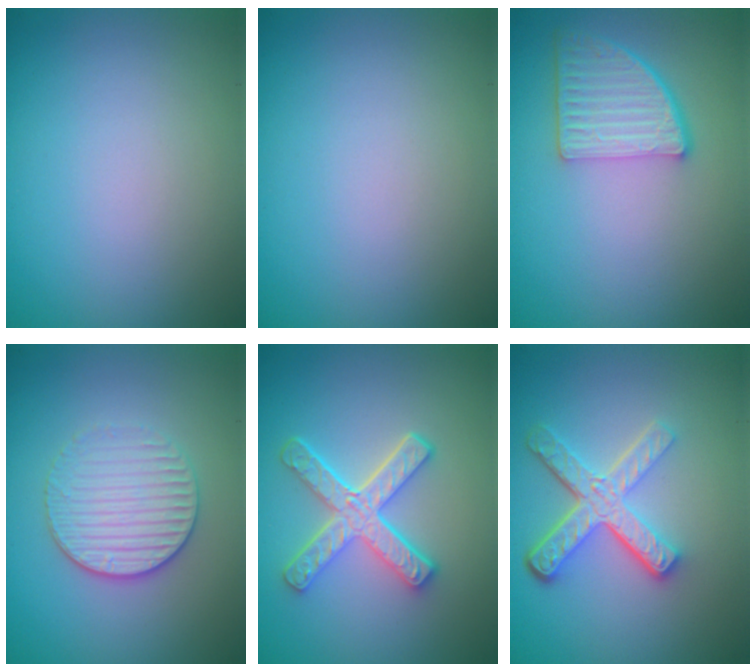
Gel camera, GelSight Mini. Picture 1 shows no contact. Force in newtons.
{"total": 0.0}
{"total": 4.5, "press": 3.5, "slide": 2.9}
{"total": 3.2, "press": 2.9, "slide": 1.4}
{"total": 4.9, "press": 3.4, "slide": 3.4}
{"total": 5.1, "press": 3.7, "slide": 3.5}